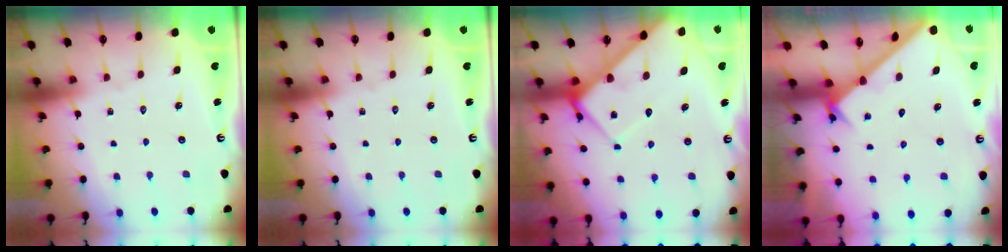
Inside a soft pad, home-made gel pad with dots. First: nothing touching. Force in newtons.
{"total": 0.0}
{"total": 9.1, "press": 9.1, "slide": 0.8}
{"total": 2.1, "press": 2.1, "slide": 0.2}